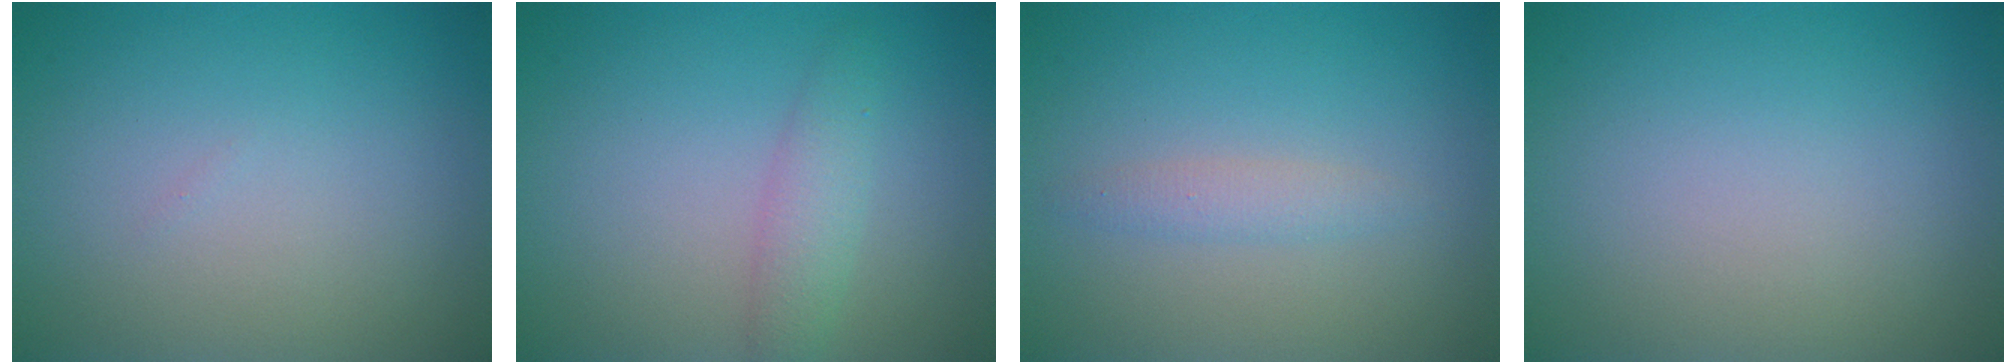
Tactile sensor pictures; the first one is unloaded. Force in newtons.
{"total": 2.2, "press": 2.2, "slide": 0.0}
{"total": 1.3, "press": 1.3, "slide": 0.1}
{"total": 0.0}